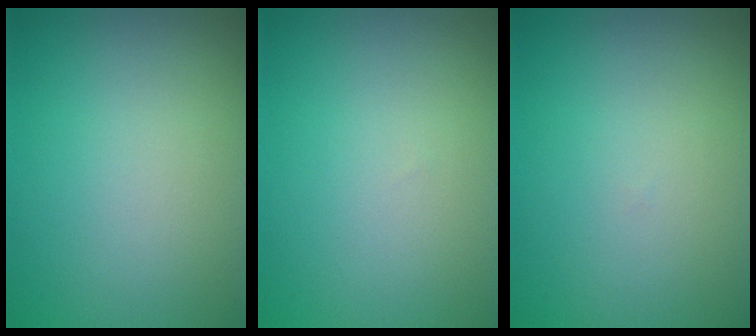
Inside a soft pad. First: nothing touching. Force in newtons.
{"total": 0.0}
{"total": 0.0}